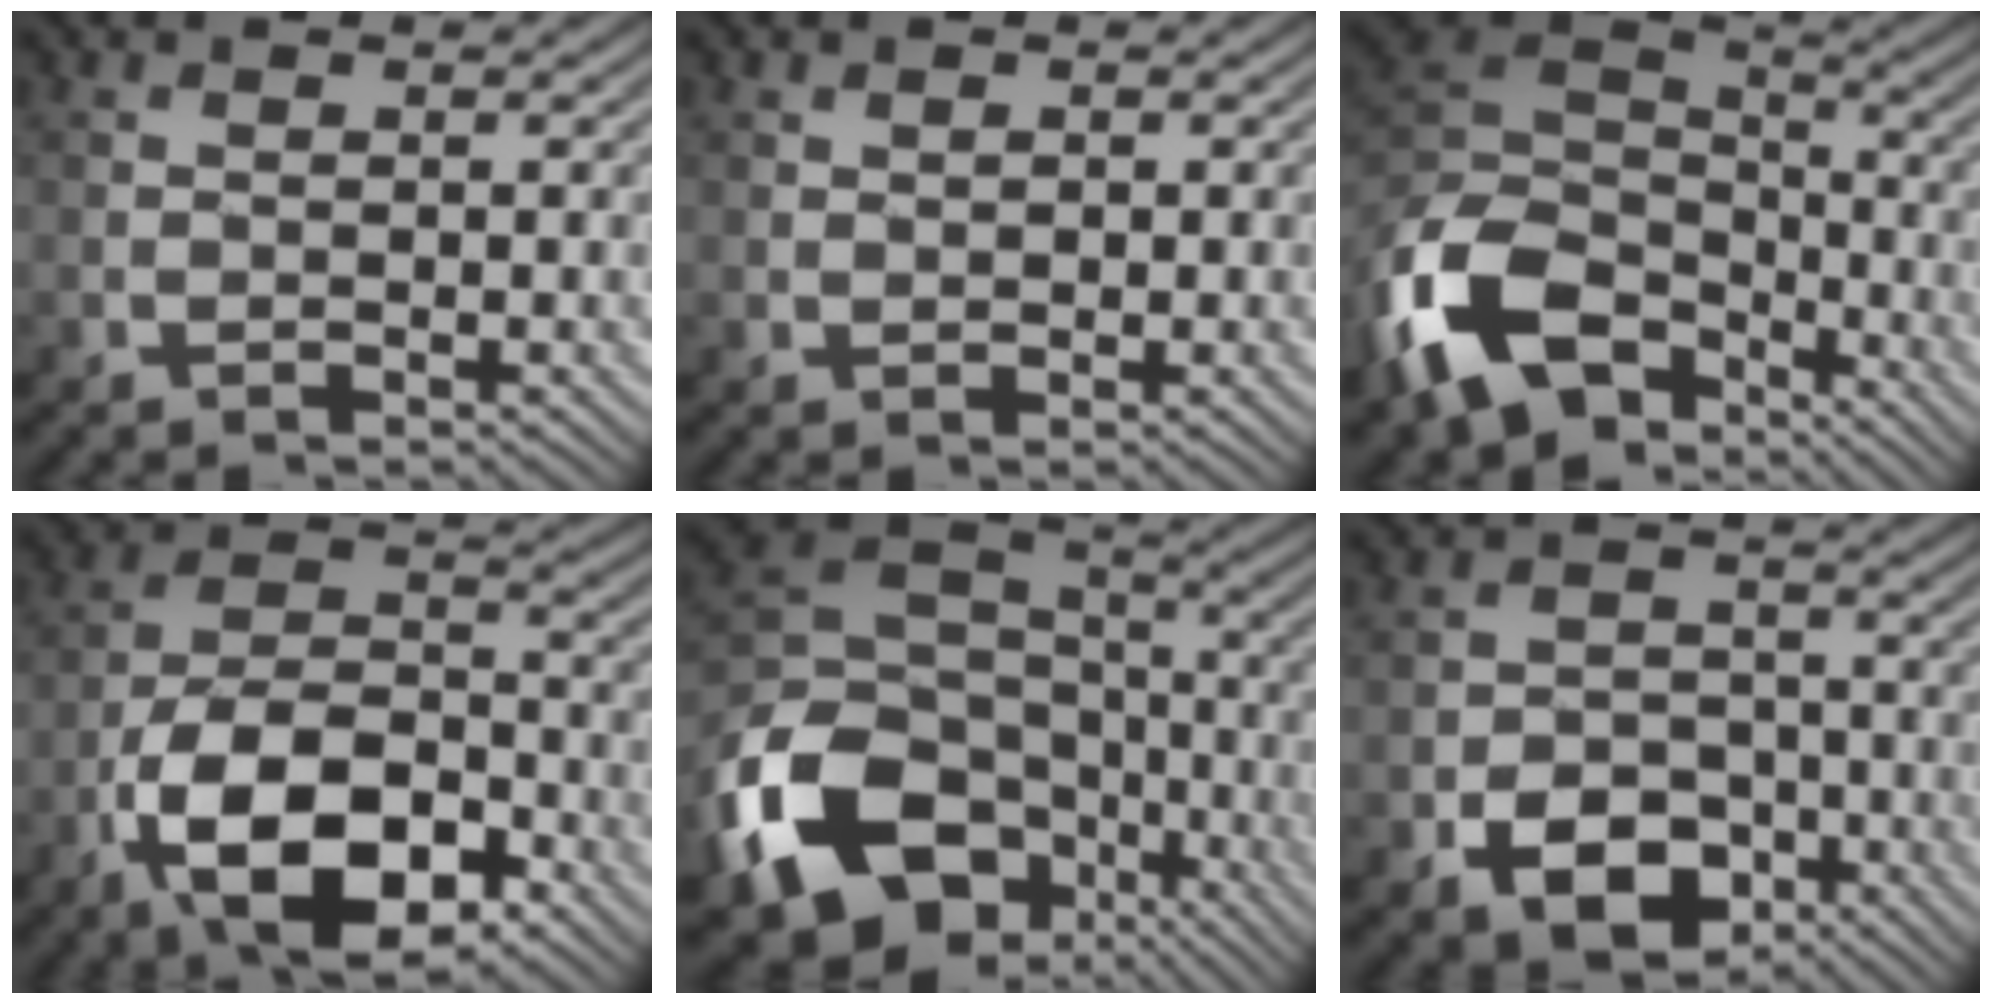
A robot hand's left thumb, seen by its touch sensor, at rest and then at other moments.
{"total": 0.6, "force": [0.3, 0.5, 0.3], "torque": [-0.006, -0.002, 0.005]}
{"total": 15.1, "force": [-7.6, 10.0, 8.3], "torque": [-0.233, -0.019, -0.146]}
{"total": 13.2, "force": [-6.4, 6.7, 9.4], "torque": [-0.185, -0.007, -0.125]}
{"total": 18.1, "force": [-7.8, 13.1, 9.8], "torque": [-0.246, -0.049, -0.136]}
{"total": 7.3, "force": [-3.9, 4.9, 3.8], "torque": [-0.067, -0.012, -0.070]}